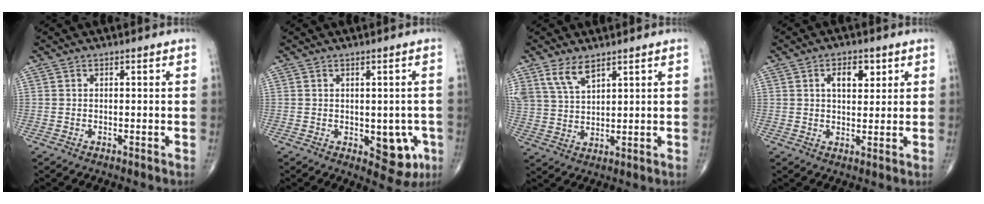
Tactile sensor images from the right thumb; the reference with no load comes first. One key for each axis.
{"total": 7.2, "fx": -1.8, "fy": 4.1, "fz": 5.7, "tx": -0.030, "ty": -0.001, "tz": -0.012}
{"total": 5.9, "fx": 4.1, "fy": 2.5, "fz": 3.4, "tx": -0.063, "ty": -0.016, "tz": 0.089}
{"total": 5.5, "fx": 2.1, "fy": 3.1, "fz": 4.0, "tx": -0.045, "ty": -0.008, "tz": 0.032}